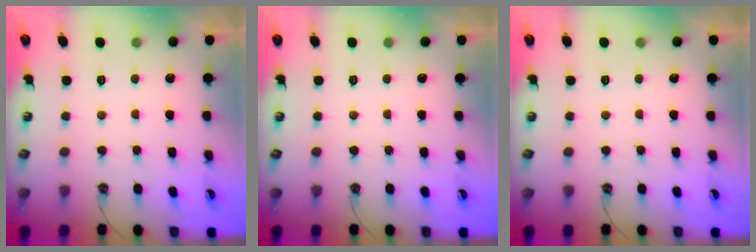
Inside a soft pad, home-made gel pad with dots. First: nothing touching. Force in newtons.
{"total": 0.0}
{"total": 0.0}